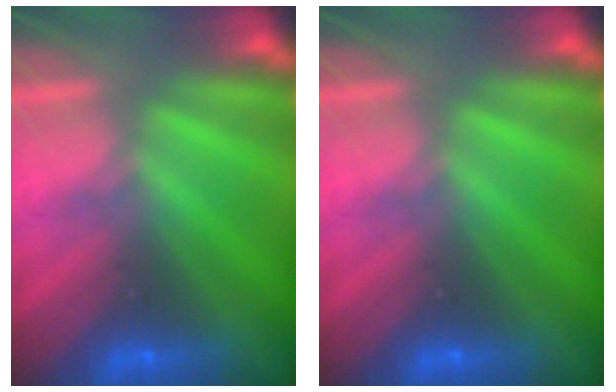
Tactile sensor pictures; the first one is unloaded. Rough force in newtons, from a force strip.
{"total": 0.0}